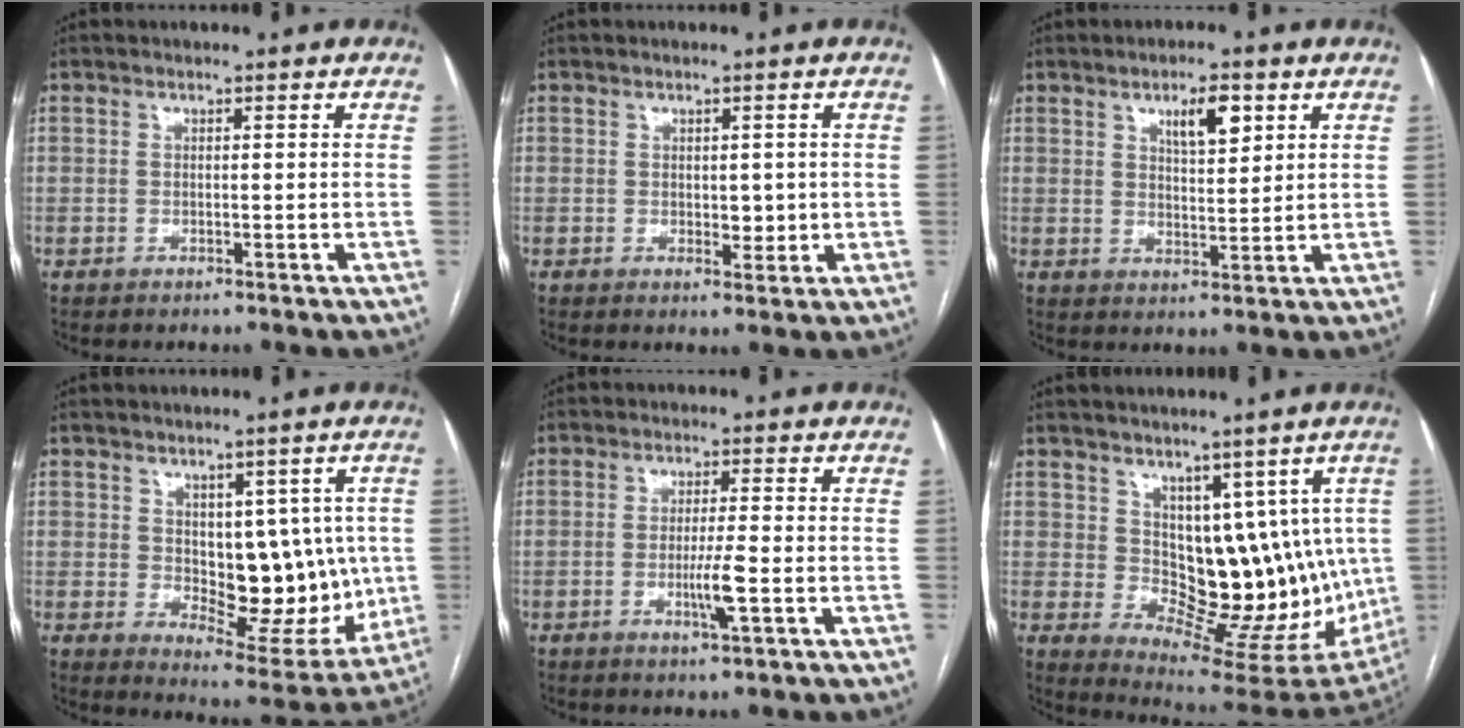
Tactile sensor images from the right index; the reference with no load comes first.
{"total": 2.7, "force": [0.2, 1.7, 2.1], "torque": [-0.026, -0.004, 0.008]}
{"total": 5.8, "force": [3.0, 1.8, 4.6], "torque": [-0.077, 0.002, 0.051]}
{"total": 13.0, "force": [0.4, 7.1, 10.9], "torque": [-0.124, 0.003, 0.031]}
{"total": 4.5, "force": [-1.3, -0.1, 4.3], "torque": [-0.082, -0.010, -0.022]}
{"total": 12.7, "force": [3.1, 8.0, 9.4], "torque": [-0.105, 0.004, 0.070]}